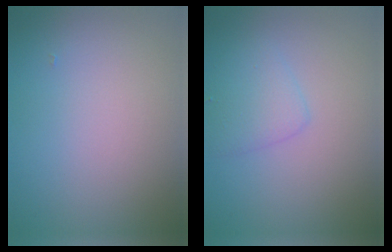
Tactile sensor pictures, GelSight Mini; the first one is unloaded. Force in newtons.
{"total": 2.2, "press": 2.2, "slide": 0.1}